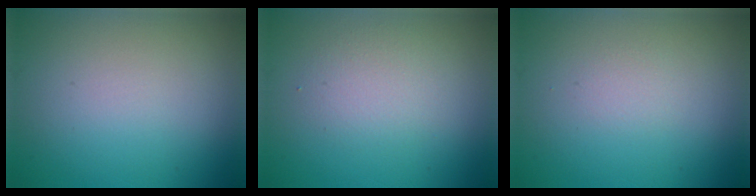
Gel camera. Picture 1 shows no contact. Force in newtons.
{"total": 2.0, "press": 2.0, "slide": 0.1}
{"total": 0.7, "press": 0.7, "slide": 0.0}